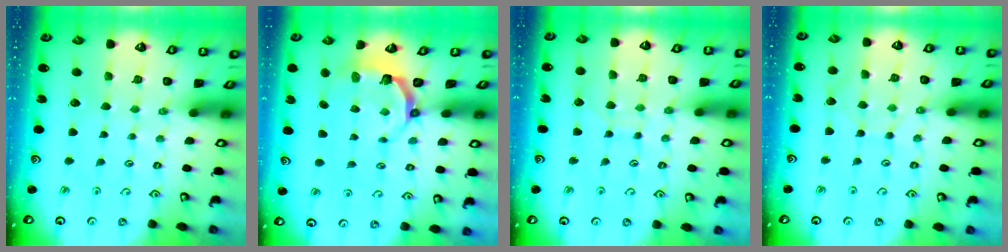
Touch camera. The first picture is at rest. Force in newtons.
{"total": 5.1, "press": 3.6, "slide": 3.6}
{"total": 6.7, "press": 6.7, "slide": 0.6}
{"total": 6.0, "press": 6.0, "slide": 0.6}